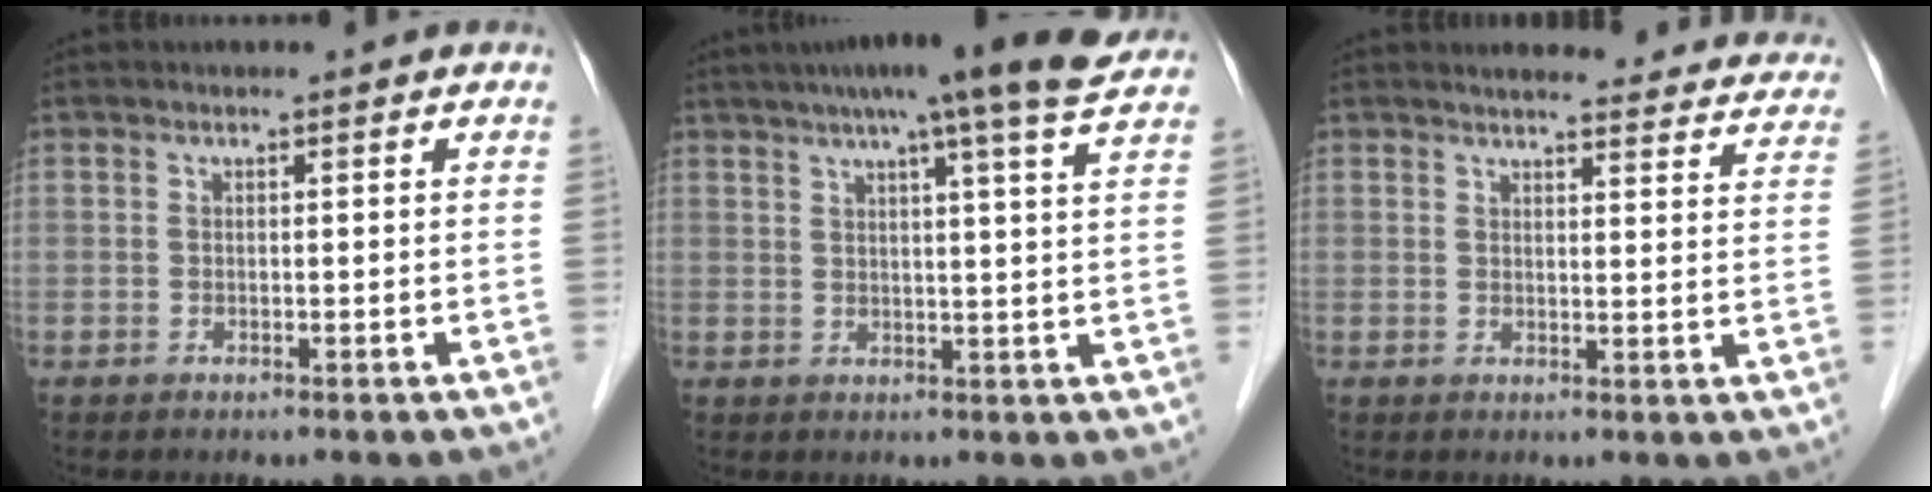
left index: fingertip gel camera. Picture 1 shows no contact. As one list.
[{"total": 14.2, "force": [11.3, -0.9, 8.6], "torque": [-0.135, 0.022, 0.135]}, {"total": 20.6, "force": [19.7, 3.6, 5.1], "torque": [-0.048, -0.038, 0.213]}]